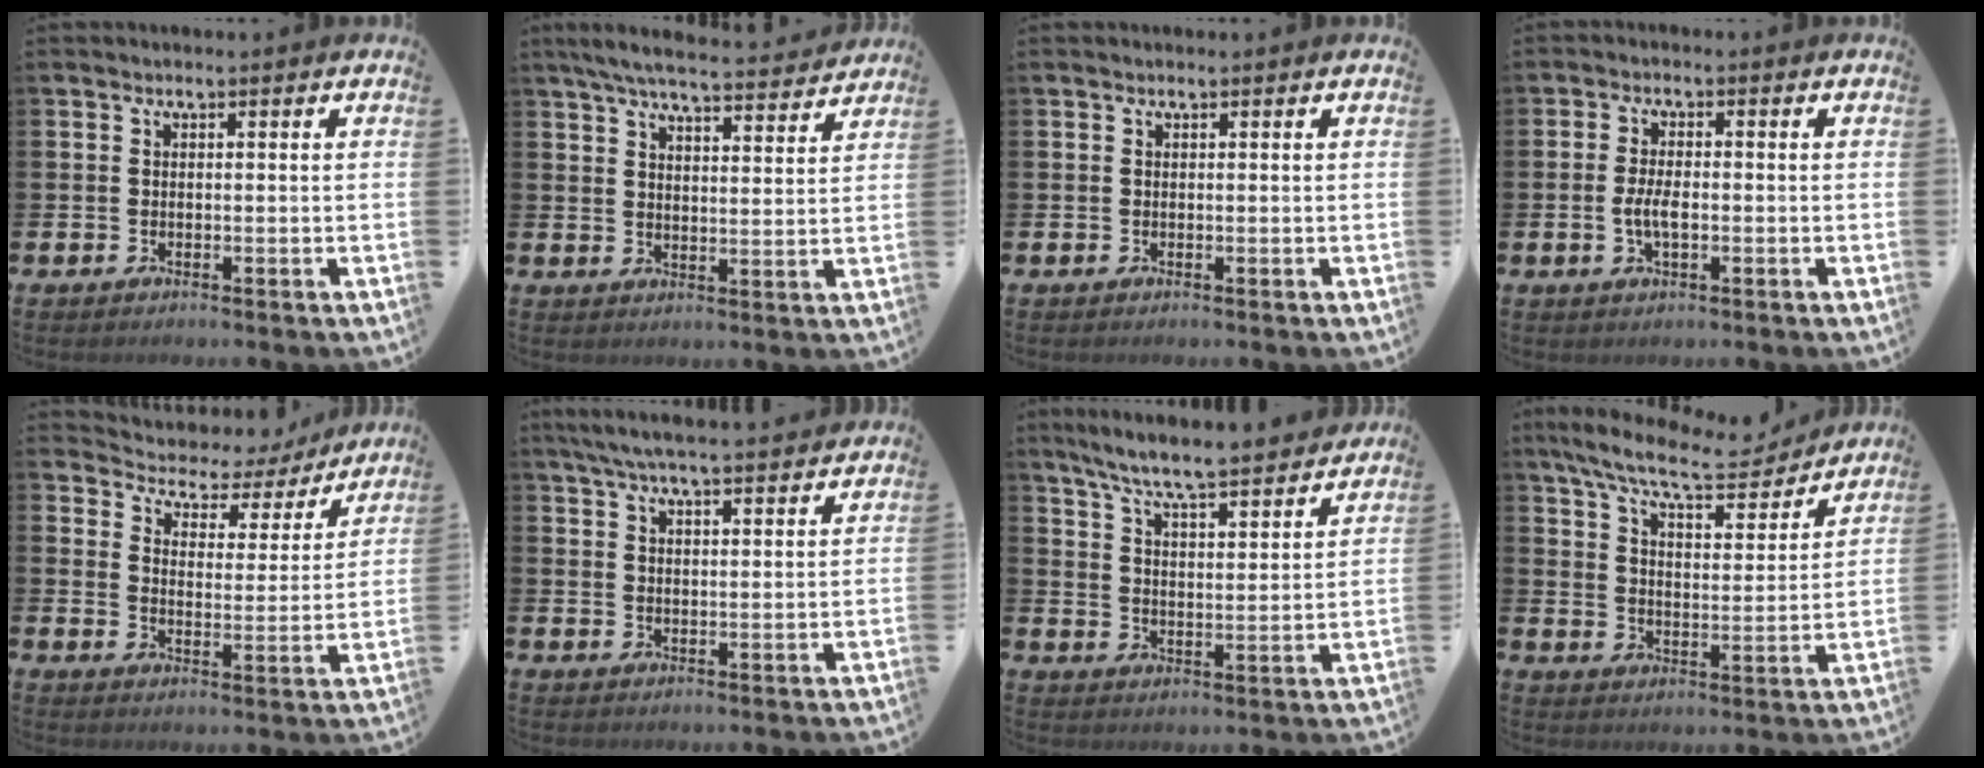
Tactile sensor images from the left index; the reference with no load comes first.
{"total": 6.1, "force": [5.7, 0.5, 2.0], "torque": [-0.054, -0.034, 0.101]}
{"total": 0.0}
{"total": 3.2, "force": [-0.5, 1.3, 2.9], "torque": [-0.051, -0.004, -0.014]}
{"total": 5.0, "force": [4.5, 2.0, 0.4], "torque": [-0.033, -0.040, 0.071]}
{"total": 5.6, "force": [5.3, 0.0, 1.8], "torque": [-0.048, -0.024, 0.095]}
{"total": 7.2, "force": [6.8, 0.0, 2.5], "torque": [-0.078, -0.049, 0.118]}
{"total": 10.5, "force": [9.4, 2.0, 4.4], "torque": [-0.116, -0.049, 0.163]}